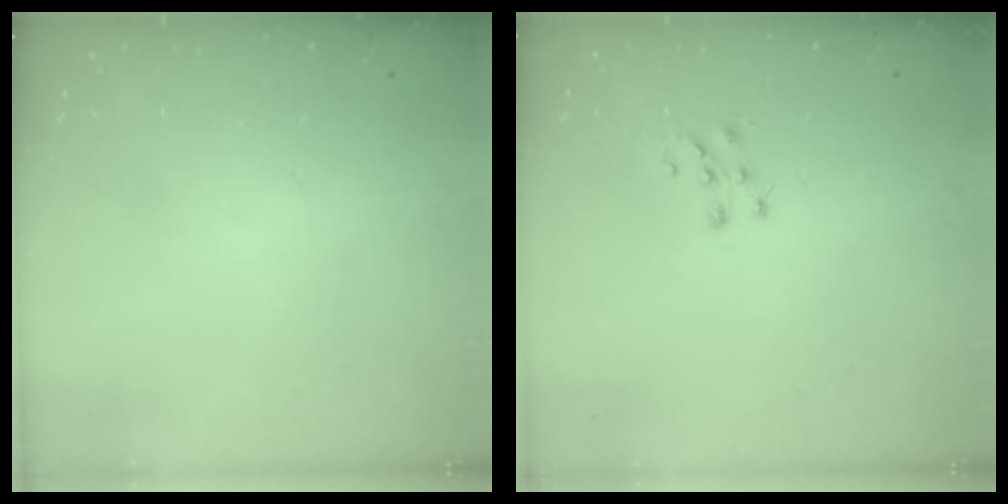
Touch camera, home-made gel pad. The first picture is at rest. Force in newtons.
{"total": 7.2, "press": 7.1, "slide": 0.7}